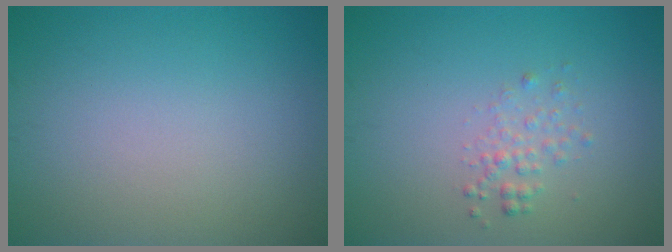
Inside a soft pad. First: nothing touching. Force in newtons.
{"total": 1.4, "press": 1.4, "slide": 0.1}